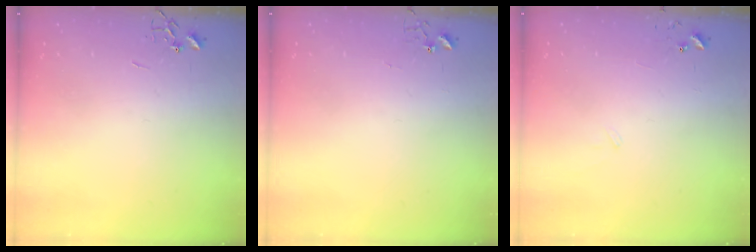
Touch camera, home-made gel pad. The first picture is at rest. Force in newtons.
{"total": 5.0, "press": 5.0, "slide": 0.3}
{"total": 5.8, "press": 5.8, "slide": 0.5}